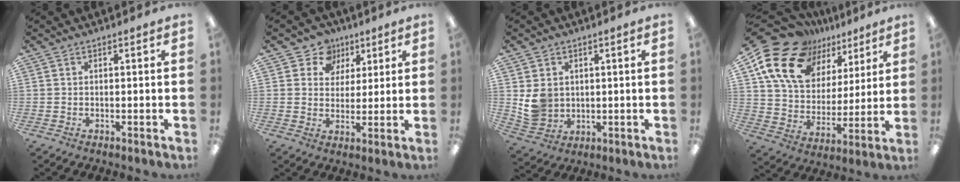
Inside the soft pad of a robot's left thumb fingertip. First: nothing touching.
{"total": 7.9, "force": [4.3, 6.6, 0.8], "torque": [-0.022, -0.026, 0.078]}
{"total": 6.4, "force": [1.7, 5.8, 2.1], "torque": [-0.045, 0.001, 0.037]}
{"total": 20.0, "force": [12.1, 12.8, 9.5], "torque": [-0.184, -0.057, 0.225]}